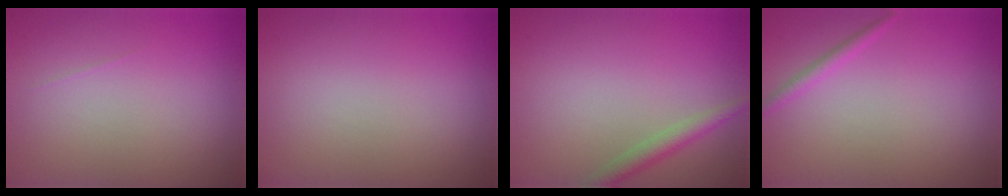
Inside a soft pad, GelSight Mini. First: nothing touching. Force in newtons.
{"total": 0.0}
{"total": 2.2, "press": 2.2, "slide": 0.0}
{"total": 1.1, "press": 1.1, "slide": 0.1}